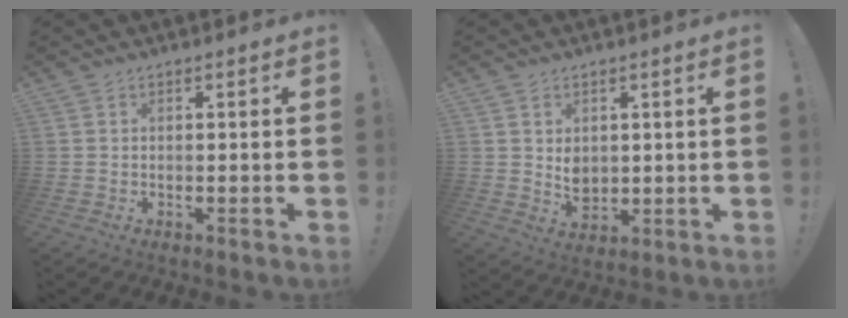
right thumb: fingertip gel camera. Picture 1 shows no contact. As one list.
[{"total": 5.9, "force": [2.0, 5.0, 2.5], "torque": [-0.024, -0.017, 0.040]}]